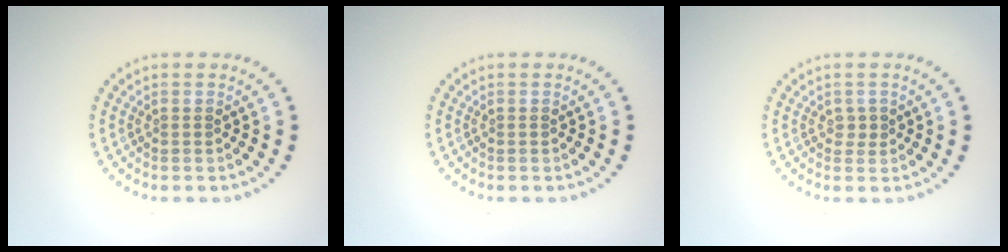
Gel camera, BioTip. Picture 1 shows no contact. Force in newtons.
{"total": 0.0}
{"total": 0.8, "press": 0.8, "slide": 0.2}